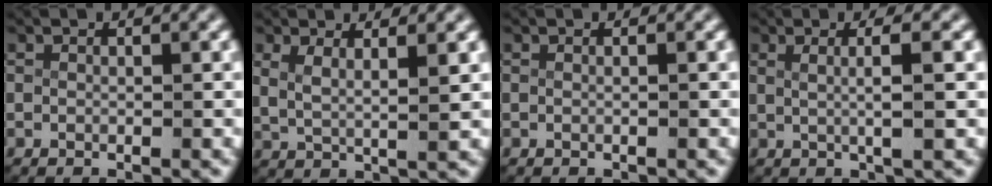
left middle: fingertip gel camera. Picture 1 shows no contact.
{"total": 3.2, "force": [1.5, 1.5, 2.4], "torque": [-0.058, -0.008, 0.033]}
{"total": 0.0}
{"total": 2.9, "force": [0.7, 0.0, 2.8], "torque": [-0.046, 0.000, 0.017]}